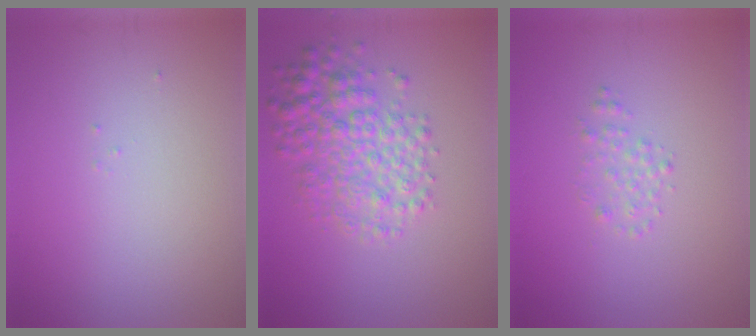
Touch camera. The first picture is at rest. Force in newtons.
{"total": 5.0, "press": 5.0, "slide": 0.1}
{"total": 1.1, "press": 1.1, "slide": 0.1}